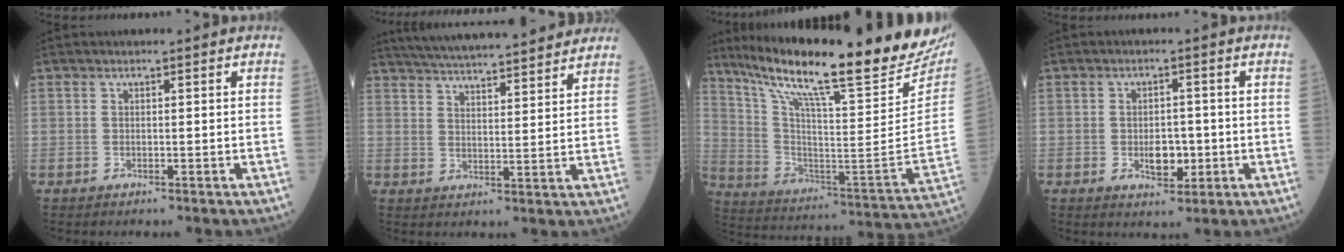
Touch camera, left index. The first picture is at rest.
{"total": 20.7, "force": [18.7, 2.3, 8.7], "torque": [-0.142, 0.028, 0.263]}
{"total": 30.6, "force": [25.0, 2.7, 17.3], "torque": [-0.300, -0.071, 0.359]}
{"total": 4.1, "force": [-0.9, 2.4, 3.3], "torque": [-0.052, 0.001, -0.008]}